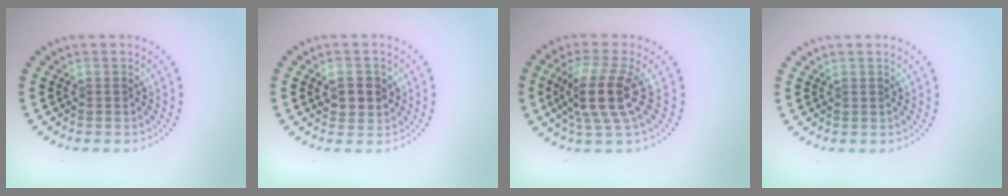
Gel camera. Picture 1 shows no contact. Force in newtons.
{"total": 2.5, "press": 2.5, "slide": 0.5}
{"total": 4.4, "press": 3.4, "slide": 2.8}
{"total": 0.0}